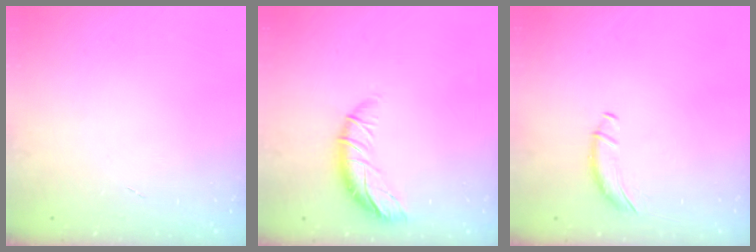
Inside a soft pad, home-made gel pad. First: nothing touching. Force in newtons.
{"total": 9.1, "press": 9.1, "slide": 0.4}
{"total": 0.0}